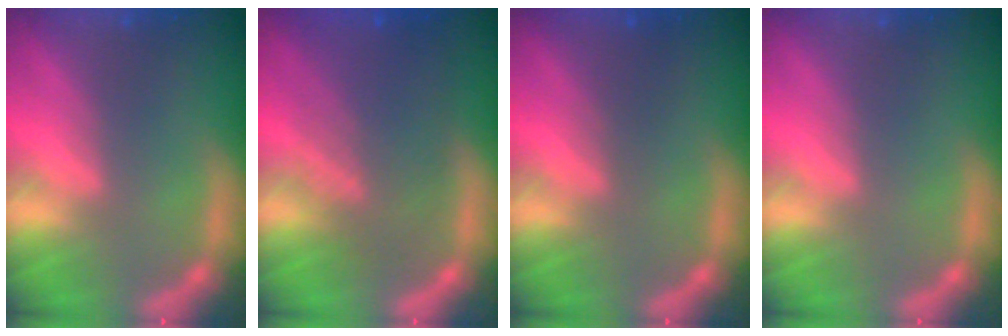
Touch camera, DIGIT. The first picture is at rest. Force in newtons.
{"total": 8.1}
{"total": 1.5}
{"total": 0.0}